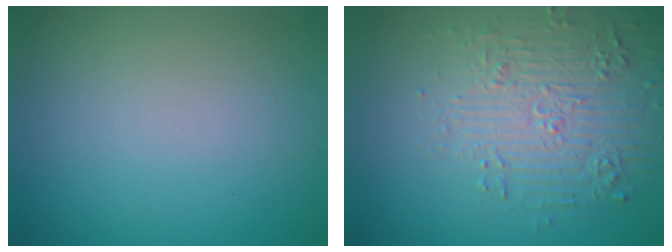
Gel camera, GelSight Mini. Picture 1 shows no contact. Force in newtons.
{"total": 4.6, "press": 4.2, "slide": 1.9}